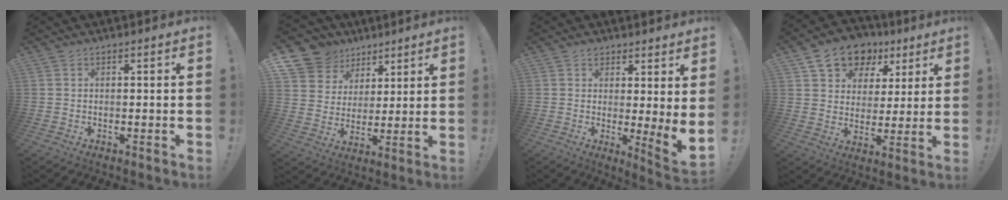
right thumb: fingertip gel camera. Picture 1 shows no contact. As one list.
[{"total": 11.5, "force": [6.9, 8.8, 2.5], "torque": [-0.047, -0.049, 0.142]}, {"total": 4.5, "force": [1.1, -0.2, 4.3], "torque": [-0.055, -0.026, 0.020]}, {"total": 13.4, "force": [7.9, 9.4, 5.4], "torque": [-0.077, -0.043, 0.146]}]